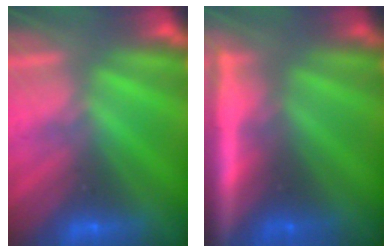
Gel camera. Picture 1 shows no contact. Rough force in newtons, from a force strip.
{"total": 6.8}